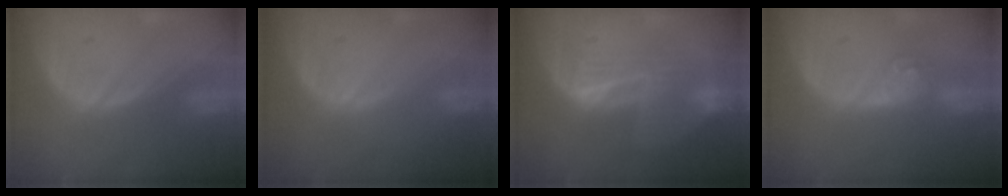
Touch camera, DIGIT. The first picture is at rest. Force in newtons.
{"total": 0.0}
{"total": 7.1, "press": 6.5, "slide": 2.9}
{"total": 4.1, "press": 3.9, "slide": 1.2}